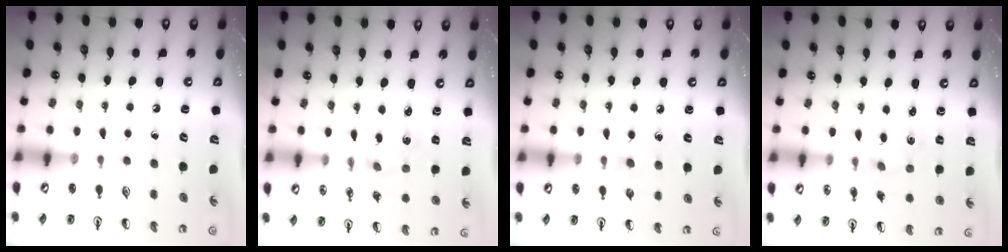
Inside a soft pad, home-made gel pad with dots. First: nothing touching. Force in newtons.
{"total": 1.2, "press": 1.2, "slide": 0.1}
{"total": 5.3, "press": 5.2, "slide": 0.7}
{"total": 1.1, "press": 1.1, "slide": 0.4}